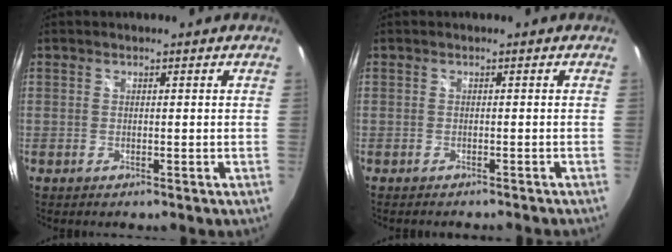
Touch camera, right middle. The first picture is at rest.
{"total": 2.2, "force": [-2.0, 0.3, 0.9], "torque": [-0.019, -0.012, -0.028]}